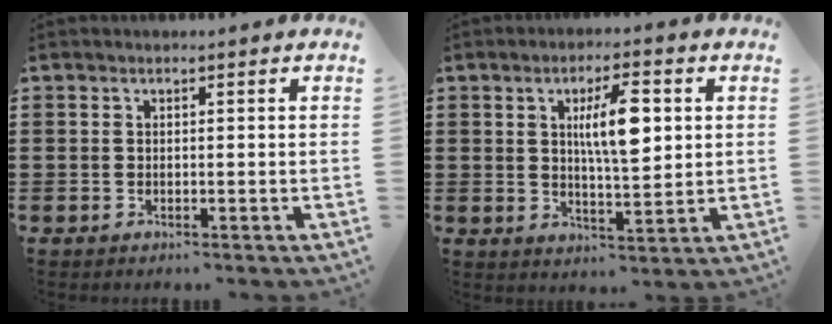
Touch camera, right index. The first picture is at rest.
{"total": 8.0, "force": [2.0, 2.4, 7.3], "torque": [-0.128, 0.003, 0.028]}